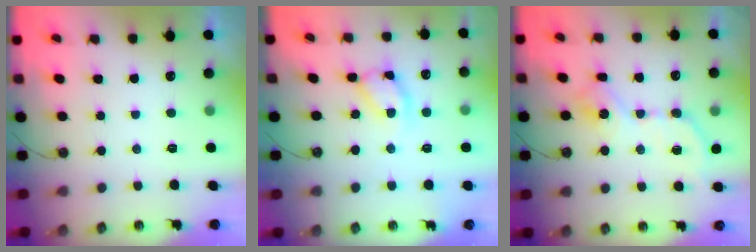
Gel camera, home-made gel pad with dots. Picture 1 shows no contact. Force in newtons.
{"total": 13.2, "press": 13.2, "slide": 1.0}
{"total": 11.3, "press": 11.3, "slide": 0.4}